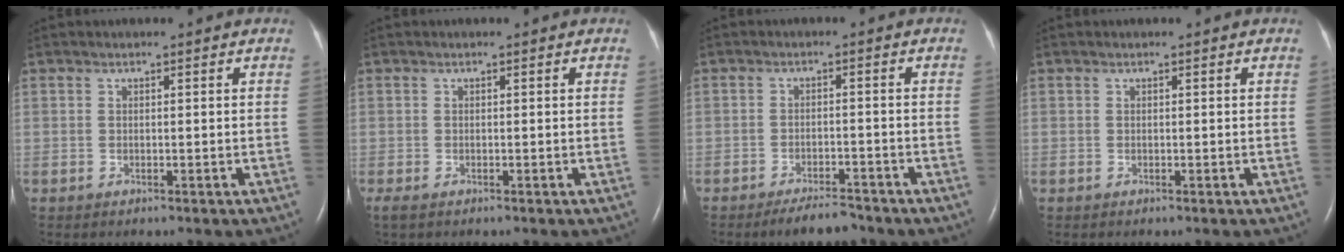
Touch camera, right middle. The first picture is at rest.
{"total": 1.1, "force": [-0.6, 0.4, 0.8], "torque": [-0.017, -0.003, -0.009]}
{"total": 4.4, "force": [-3.9, 1.0, 1.9], "torque": [-0.034, -0.006, -0.063]}
{"total": 0.0}